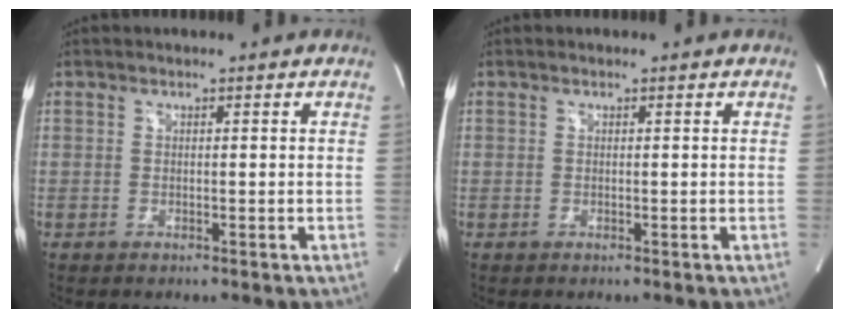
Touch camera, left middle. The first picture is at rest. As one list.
[{"total": 0.0}]